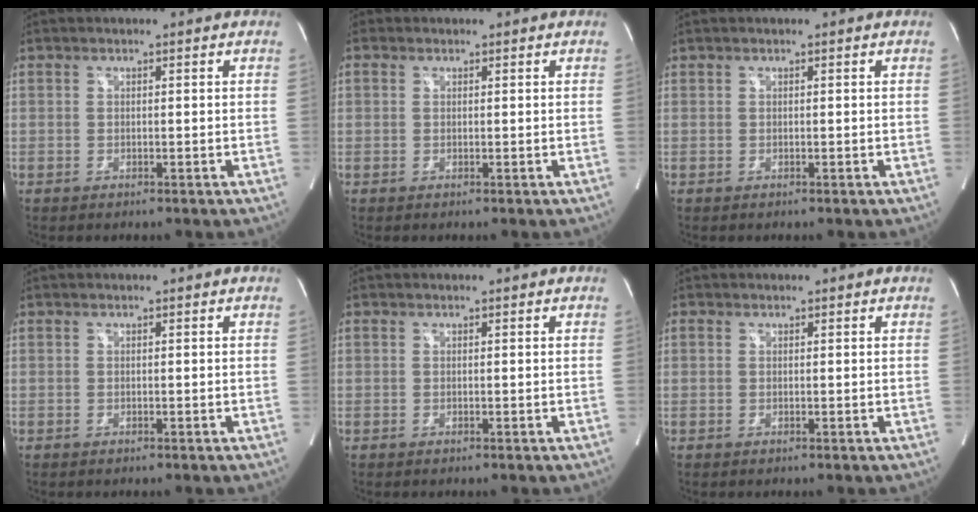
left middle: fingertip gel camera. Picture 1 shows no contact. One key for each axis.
{"total": 1.0, "fx": 0.4, "fy": 0.9, "fz": 0.2, "tx": 0.000, "ty": 0.008, "tz": 0.004}
{"total": 0.0}
{"total": 0.0}
{"total": 0.0}
{"total": 0.5, "fx": 0.2, "fy": 0.4, "fz": 0.2, "tx": -0.004, "ty": 0.001, "tz": 0.002}